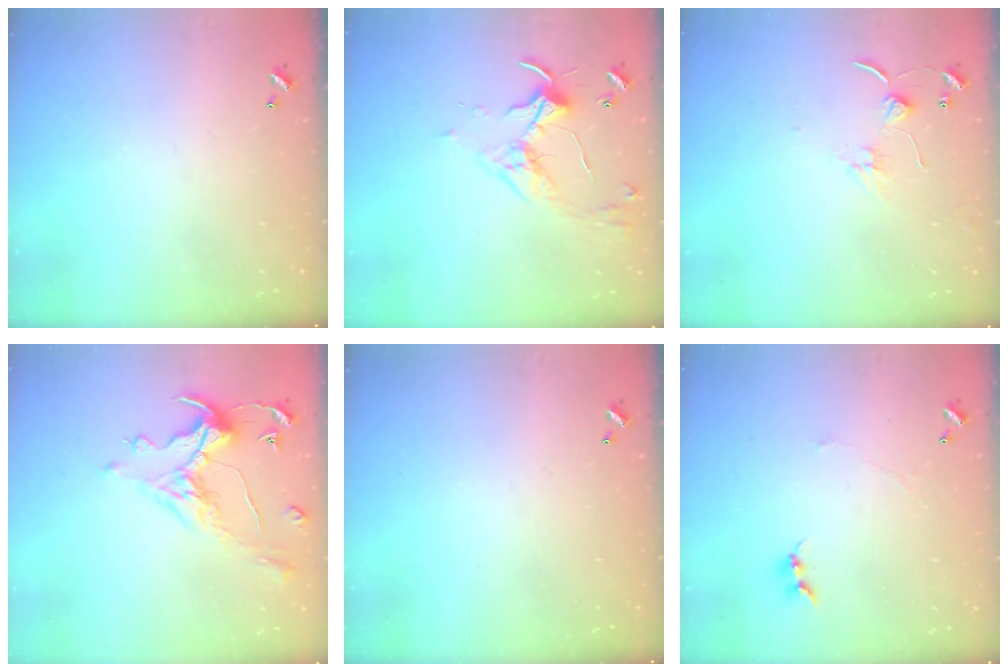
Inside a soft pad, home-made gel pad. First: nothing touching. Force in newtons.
{"total": 3.4, "press": 3.4, "slide": 0.7}
{"total": 2.3, "press": 2.3, "slide": 0.1}
{"total": 1.0, "press": 0.2, "slide": 1.0}
{"total": 0.0}
{"total": 1.2, "press": 1.1, "slide": 0.5}